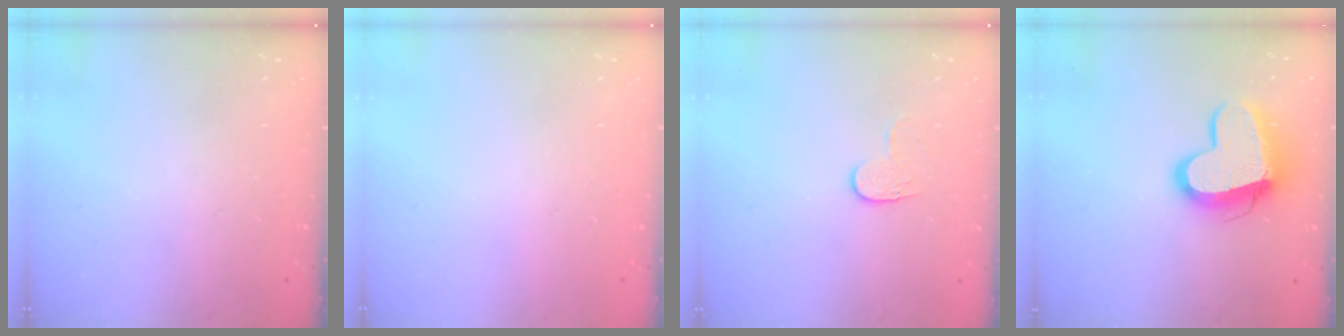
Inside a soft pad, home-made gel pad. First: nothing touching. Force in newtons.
{"total": 0.0}
{"total": 4.2, "press": 4.2, "slide": 0.5}
{"total": 14.7, "press": 14.6, "slide": 1.3}